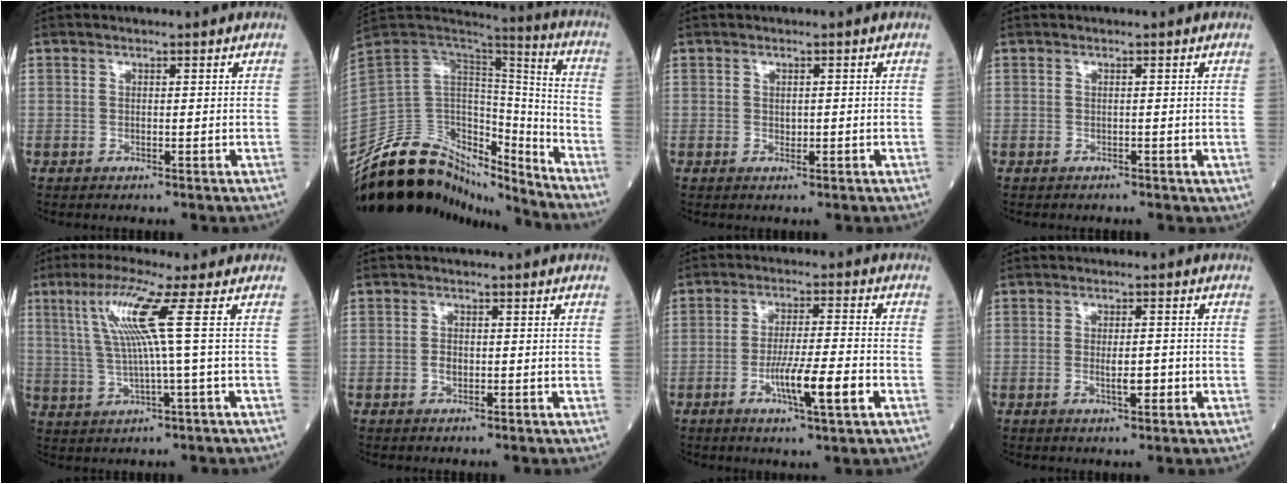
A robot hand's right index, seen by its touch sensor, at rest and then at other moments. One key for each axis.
{"total": 21.9, "fx": -19.6, "fy": 7.2, "fz": 6.5, "tx": -0.140, "ty": 0.060, "tz": -0.324}
{"total": 0.9, "fx": -0.1, "fy": 0.6, "fz": 0.6, "tx": -0.010, "ty": -0.001, "tz": 0.000}
{"total": 0.7, "fx": -0.4, "fy": 0.5, "fz": 0.2, "tx": -0.003, "ty": 0.002, "tz": -0.004}
{"total": 8.2, "fx": 2.2, "fy": -1.8, "fz": 7.7, "tx": -0.153, "ty": 0.011, "tz": 0.050}
{"total": 1.5, "fx": -0.5, "fy": 1.0, "fz": 1.0, "tx": -0.021, "ty": 0.003, "tz": -0.008}
{"total": 8.8, "fx": -3.2, "fy": 0.3, "fz": 8.1, "tx": -0.143, "ty": -0.005, "tz": -0.053}
{"total": 3.2, "fx": -1.0, "fy": 0.9, "fz": 2.9, "tx": -0.051, "ty": 0.001, "tz": -0.013}